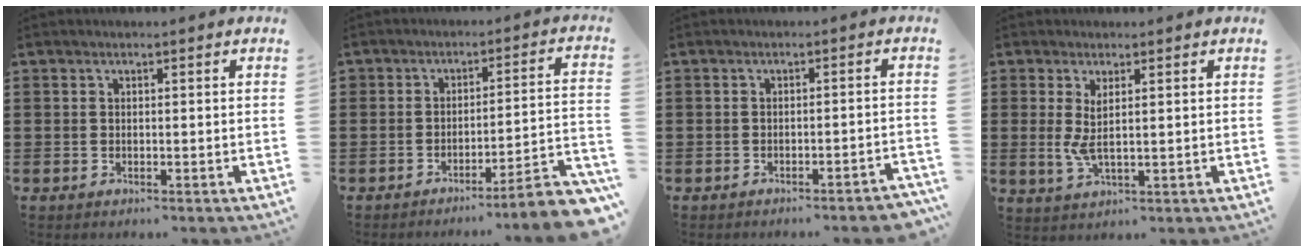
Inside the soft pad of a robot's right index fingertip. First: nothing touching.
{"total": 5.2, "force": [-4.3, -0.1, 2.9], "torque": [-0.047, -0.015, -0.086]}
{"total": 1.6, "force": [-1.5, -0.1, 0.6], "torque": [-0.012, -0.001, -0.029]}
{"total": 3.2, "force": [0.8, 0.6, 3.0], "torque": [-0.069, -0.006, 0.013]}